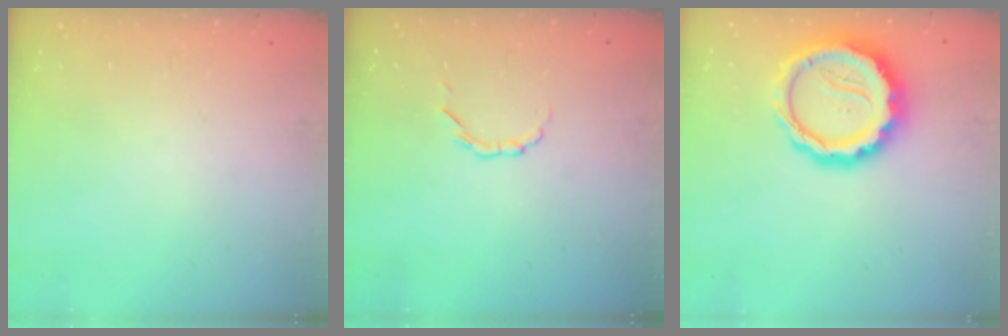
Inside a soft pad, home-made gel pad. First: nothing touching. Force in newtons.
{"total": 2.1, "press": 1.9, "slide": 0.7}
{"total": 16.4, "press": 16.0, "slide": 3.6}